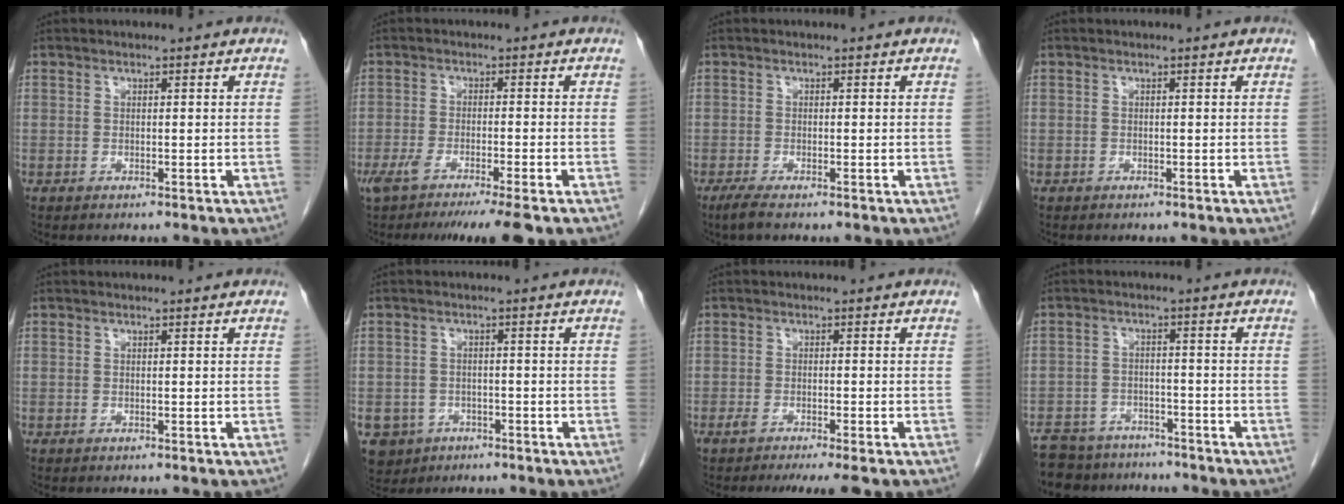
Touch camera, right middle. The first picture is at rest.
{"total": 10.5, "force": [-8.0, -0.1, 6.8], "torque": [-0.093, -0.021, -0.122]}
{"total": 1.8, "force": [-1.3, 0.0, 1.2], "torque": [-0.036, -0.007, -0.029]}
{"total": 0.0}
{"total": 0.0}
{"total": 6.0, "force": [-3.2, 4.9, 1.1], "torque": [-0.025, 0.006, -0.046]}
{"total": 6.2, "force": [-4.7, 0.5, 4.0], "torque": [-0.054, -0.009, -0.069]}
{"total": 12.5, "force": [-10.7, 5.5, 3.2], "torque": [-0.069, 0.004, -0.149]}